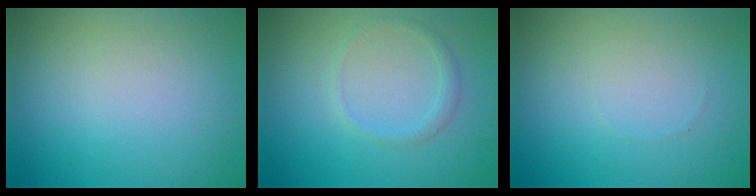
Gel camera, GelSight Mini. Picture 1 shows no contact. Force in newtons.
{"total": 1.2, "press": 1.1, "slide": 0.1}
{"total": 0.0}